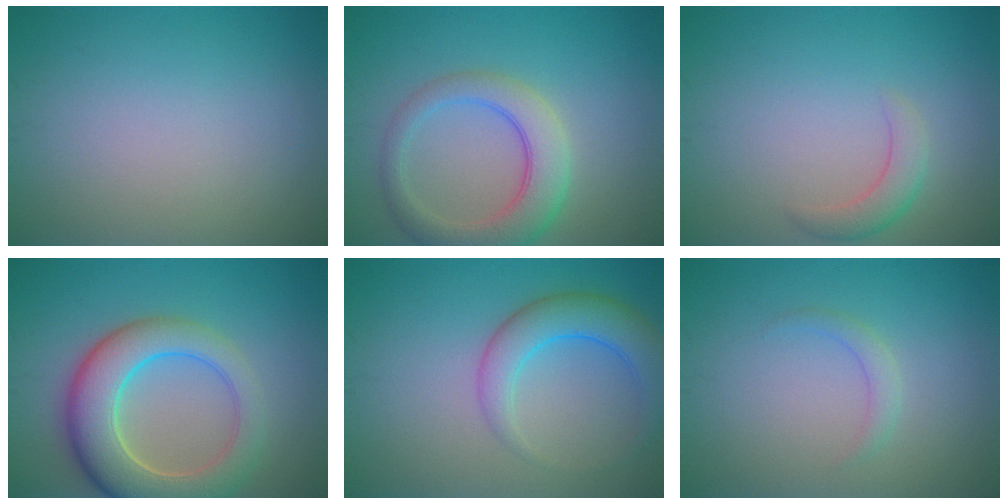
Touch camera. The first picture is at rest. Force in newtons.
{"total": 5.3, "press": 5.2, "slide": 0.4}
{"total": 2.2, "press": 2.1, "slide": 0.2}
{"total": 8.4, "press": 8.4, "slide": 0.8}
{"total": 4.7, "press": 4.7, "slide": 0.3}
{"total": 1.2, "press": 1.2, "slide": 0.1}